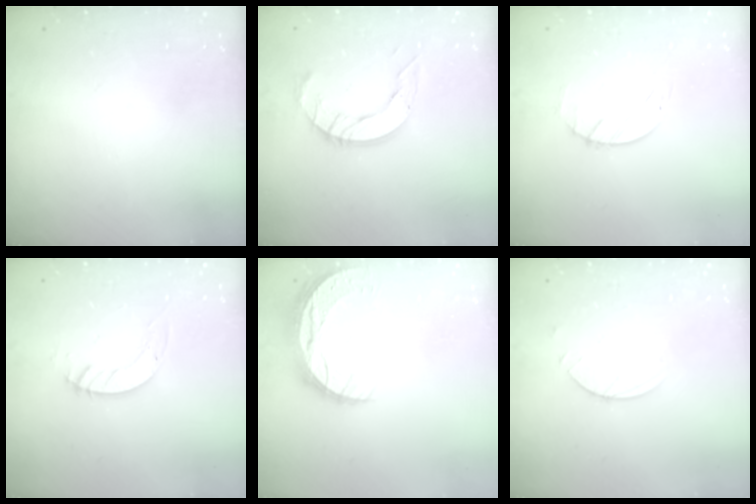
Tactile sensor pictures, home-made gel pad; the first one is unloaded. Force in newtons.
{"total": 9.7, "press": 9.6, "slide": 0.9}
{"total": 1.9, "press": 1.9, "slide": 0.3}
{"total": 3.6, "press": 3.6, "slide": 0.1}
{"total": 11.7, "press": 11.6, "slide": 0.8}
{"total": 2.5, "press": 2.4, "slide": 0.3}